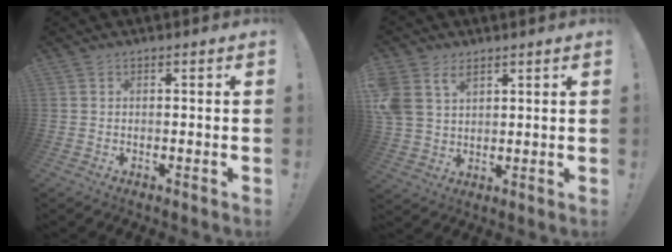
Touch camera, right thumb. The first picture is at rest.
{"total": 8.1, "force": [4.5, 5.6, 3.8], "torque": [-0.087, -0.020, 0.091]}